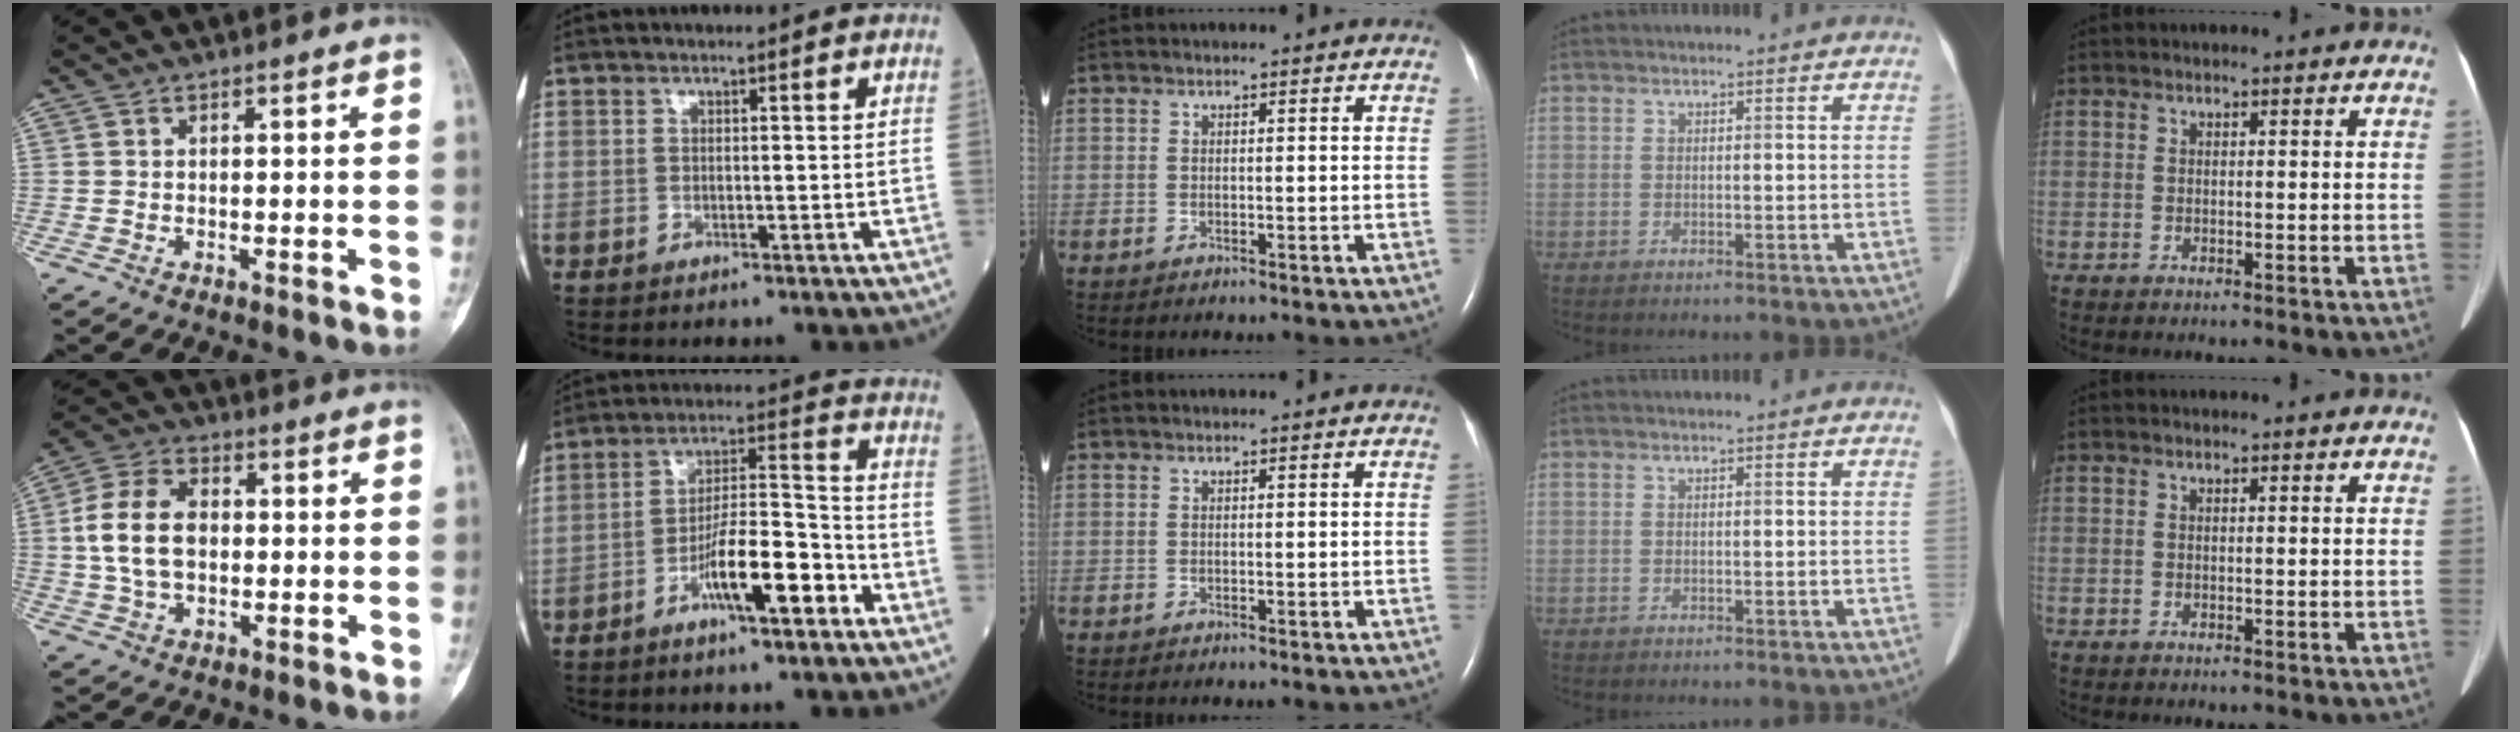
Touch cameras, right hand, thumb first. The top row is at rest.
{"thumb": {"total": 11.3, "force": [0.4, 7.5, 8.4], "torque": [-0.155, 0.016, 0.005]}, "index": {"total": 10.4, "force": [-5.3, 1.8, 8.8], "torque": [-0.155, 0.009, -0.089]}}